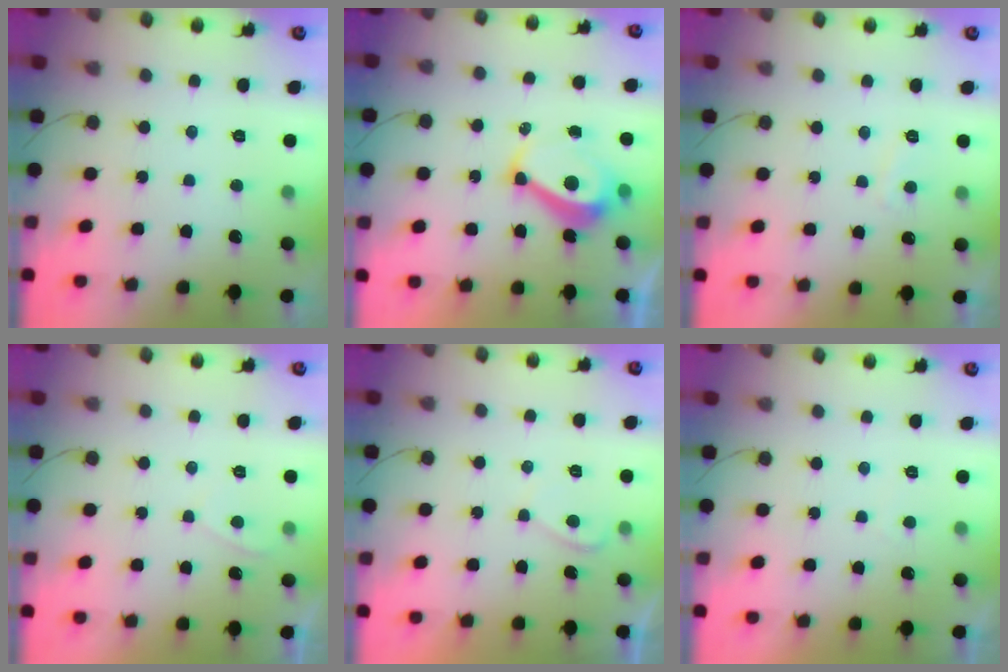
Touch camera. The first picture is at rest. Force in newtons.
{"total": 7.9, "press": 7.8, "slide": 0.8}
{"total": 2.4, "press": 2.3, "slide": 0.7}
{"total": 0.7, "press": 0.6, "slide": 0.5}
{"total": 1.0, "press": 0.7, "slide": 0.6}
{"total": 1.4, "press": 1.1, "slide": 0.8}